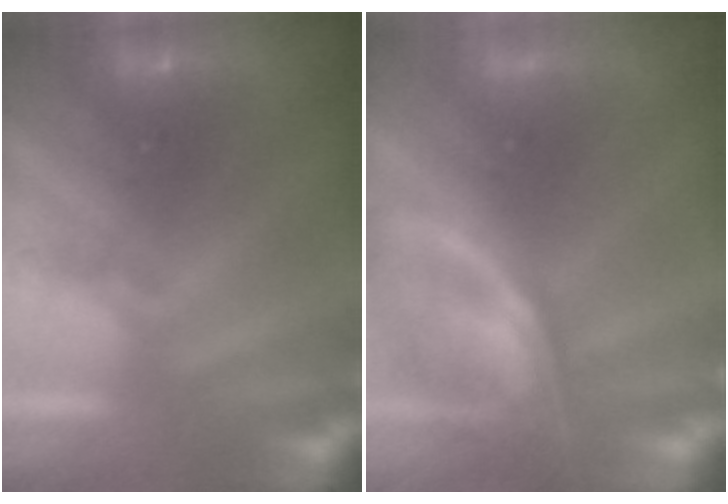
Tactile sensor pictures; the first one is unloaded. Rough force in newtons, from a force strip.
{"total": 2.5}